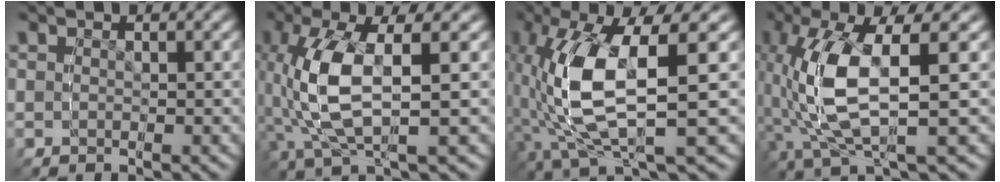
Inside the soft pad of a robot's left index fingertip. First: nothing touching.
{"total": 4.7, "force": [0.5, 1.4, 4.4], "torque": [-0.107, 0.022, 0.018]}
{"total": 10.2, "force": [1.6, 5.1, 8.6], "torque": [-0.194, 0.022, 0.026]}
{"total": 7.5, "force": [1.2, 3.1, 6.7], "torque": [-0.158, 0.019, 0.027]}